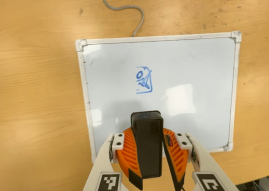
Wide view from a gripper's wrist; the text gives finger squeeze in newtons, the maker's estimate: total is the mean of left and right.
{"total": 11.1, "left": 11.0, "right": 11.3}